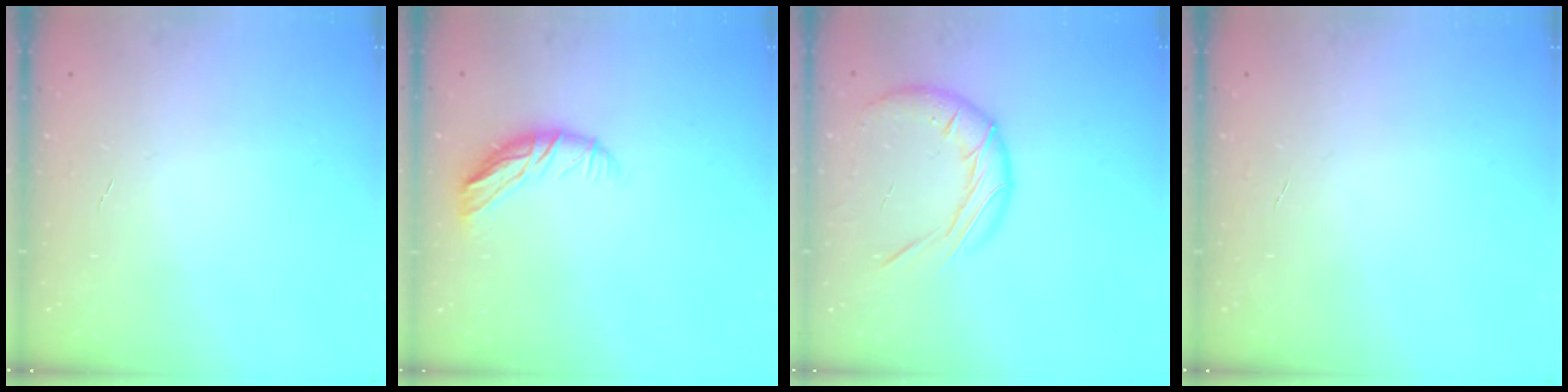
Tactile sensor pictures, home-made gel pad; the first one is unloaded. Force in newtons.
{"total": 9.2, "press": 9.2, "slide": 0.9}
{"total": 14.9, "press": 14.7, "slide": 2.3}
{"total": 0.0}